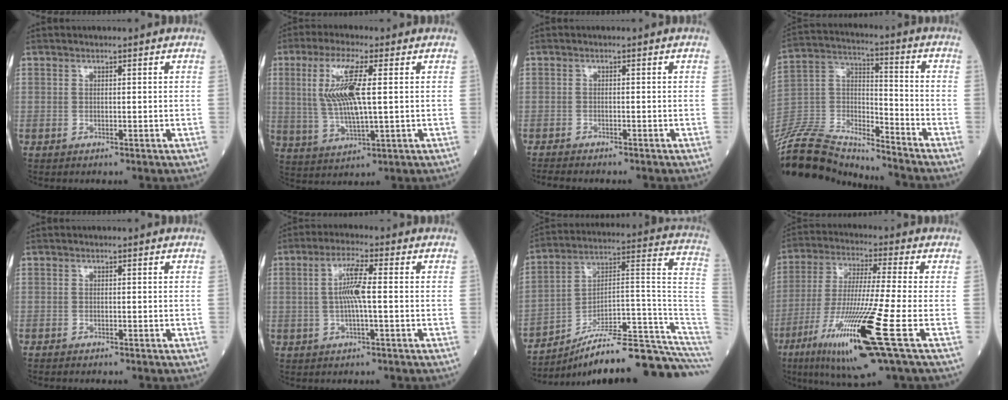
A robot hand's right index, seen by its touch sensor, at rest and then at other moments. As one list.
[{"total": 10.0, "force": [1.9, 1.4, 9.7], "torque": [-0.209, 0.001, 0.040]}, {"total": 4.0, "force": [-3.6, 0.5, 1.6], "torque": [-0.029, -0.011, -0.054]}, {"total": 21.0, "force": [-20.1, 3.1, 5.2], "torque": [-0.125, 0.018, -0.349]}, {"total": 1.2, "force": [-1.1, 0.2, 0.5], "torque": [-0.011, -0.003, -0.014]}, {"total": 5.6, "force": [0.1, 0.3, 5.6], "torque": [-0.112, 0.005, -0.001]}, {"total": 23.9, "force": [-19.6, 0.6, 13.6], "torque": [-0.111, 0.053, -0.292]}, {"total": 17.3, "force": [-7.2, -0.8, 15.7], "torque": [-0.320, -0.046, -0.135]}]